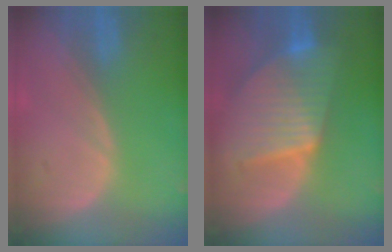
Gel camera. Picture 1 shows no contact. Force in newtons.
{"total": 10.1, "press": 10.0, "slide": 0.7}